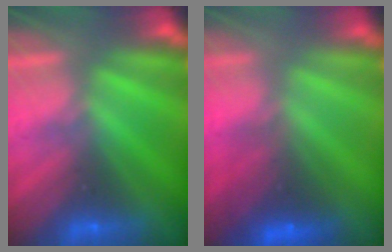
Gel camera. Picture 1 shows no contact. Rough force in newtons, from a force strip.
{"total": 2.9}